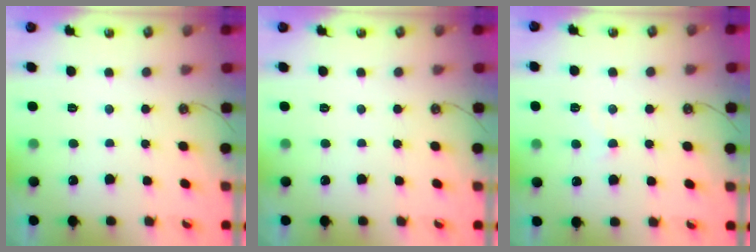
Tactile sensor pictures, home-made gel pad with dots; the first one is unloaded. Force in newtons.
{"total": 0.0}
{"total": 2.7, "press": 2.7, "slide": 0.4}